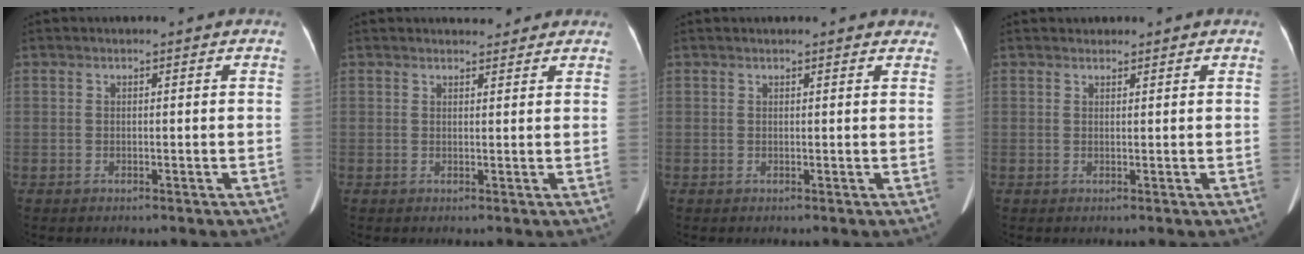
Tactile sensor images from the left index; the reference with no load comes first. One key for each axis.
{"total": 3.7, "fx": 3.4, "fy": 1.2, "fz": 0.8, "tx": -0.007, "ty": 0.013, "tz": 0.041}
{"total": 5.3, "fx": 4.8, "fy": 1.4, "fz": 1.6, "tx": -0.009, "ty": 0.019, "tz": 0.044}
{"total": 1.1, "fx": 1.0, "fy": 0.5, "fz": 0.0, "tx": -0.002, "ty": 0.008, "tz": 0.016}